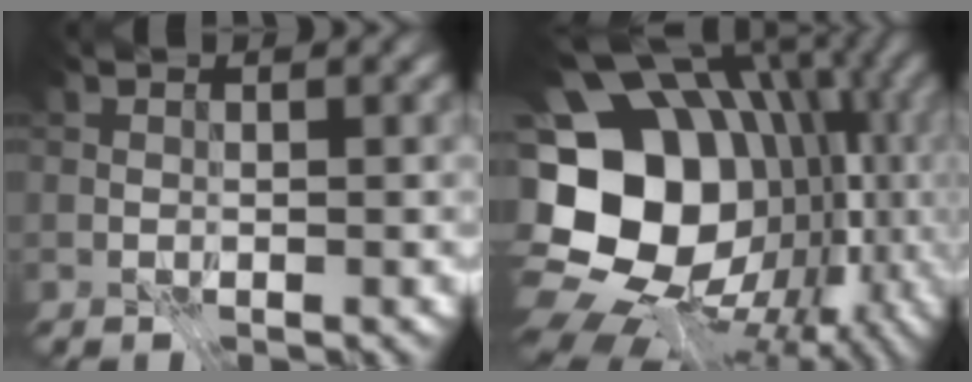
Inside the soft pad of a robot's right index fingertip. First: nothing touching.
{"total": 19.4, "force": [-1.8, 15.4, 11.7], "torque": [-0.201, 0.004, -0.011]}